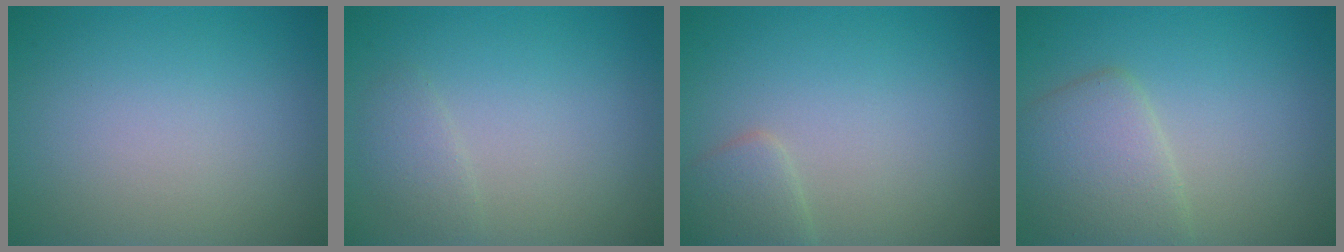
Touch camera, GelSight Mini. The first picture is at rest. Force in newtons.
{"total": 1.3, "press": 1.3, "slide": 0.1}
{"total": 2.0, "press": 2.0, "slide": 0.0}
{"total": 3.8, "press": 3.8, "slide": 0.4}